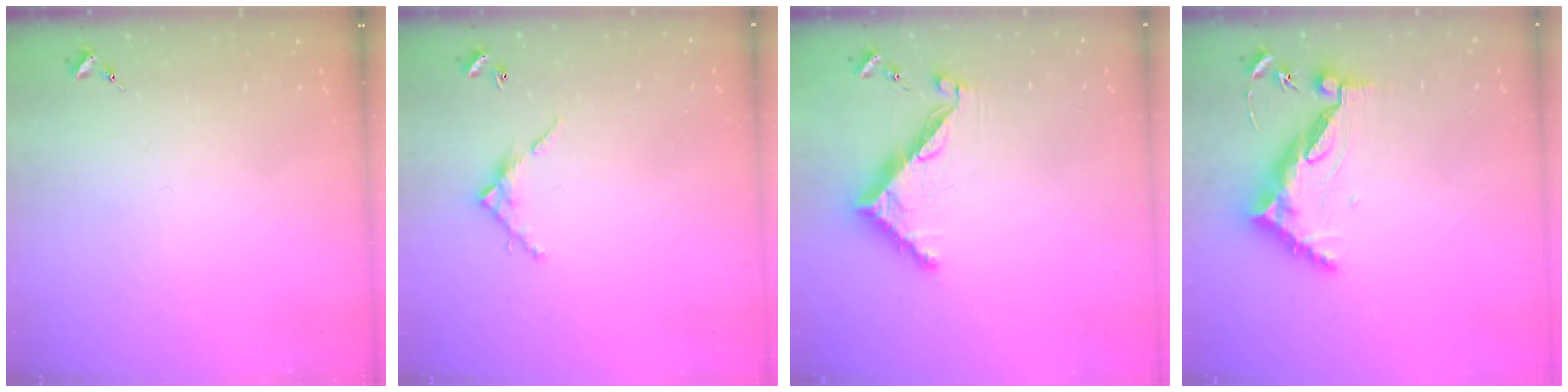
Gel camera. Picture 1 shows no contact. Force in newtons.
{"total": 6.3, "press": 6.3, "slide": 0.5}
{"total": 7.9, "press": 7.9, "slide": 0.1}
{"total": 10.3, "press": 10.2, "slide": 1.0}